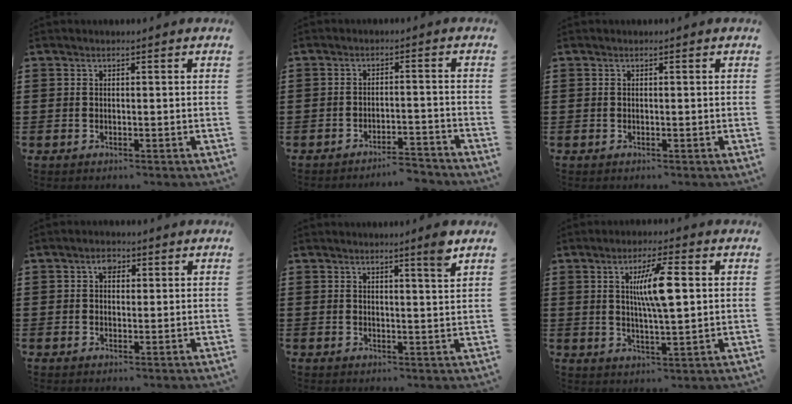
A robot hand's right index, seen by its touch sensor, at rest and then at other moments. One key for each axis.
{"total": 3.4, "fx": -3.4, "fy": 0.0, "fz": 0.6, "tx": -0.015, "ty": -0.001, "tz": -0.071}
{"total": 0.0}
{"total": 2.2, "fx": 0.8, "fy": 1.4, "fz": 1.5, "tx": -0.033, "ty": 0.008, "tz": 0.013}
{"total": 3.3, "fx": 2.3, "fy": -0.4, "fz": 2.3, "tx": -0.041, "ty": -0.006, "tz": 0.038}
{"total": 7.5, "fx": 1.5, "fy": 1.3, "fz": 7.2, "tx": -0.139, "ty": 0.005, "tz": 0.021}